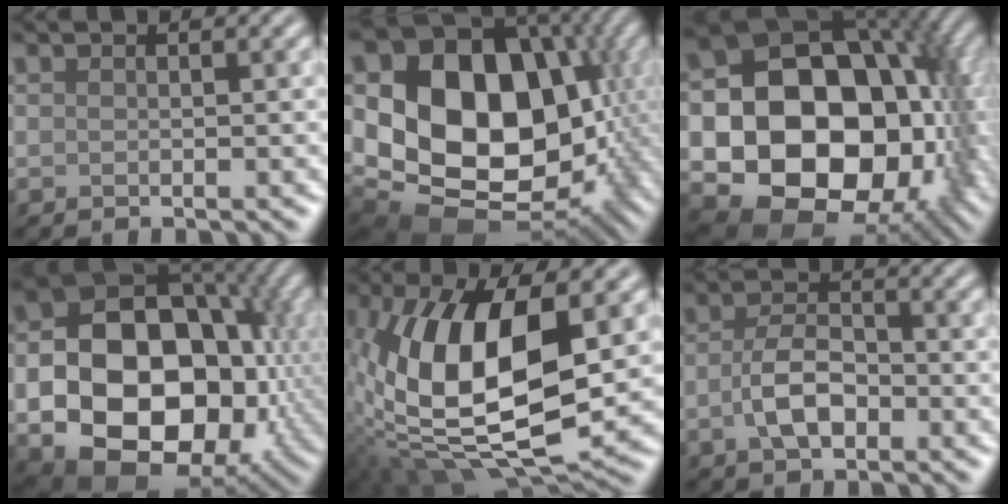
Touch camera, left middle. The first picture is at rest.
{"total": 19.6, "force": [0.3, 15.2, 12.5], "torque": [-0.209, -0.020, 0.031]}
{"total": 18.5, "force": [-1.8, 13.9, 12.1], "torque": [-0.178, -0.032, -0.003]}
{"total": 19.1, "force": [-2.6, 14.4, 12.3], "torque": [-0.168, -0.033, -0.046]}
{"total": 14.9, "force": [0.0, 6.8, 13.3], "torque": [-0.256, -0.004, -0.008]}
{"total": 3.9, "force": [-1.1, 2.1, 3.1], "torque": [-0.061, 0.002, -0.026]}